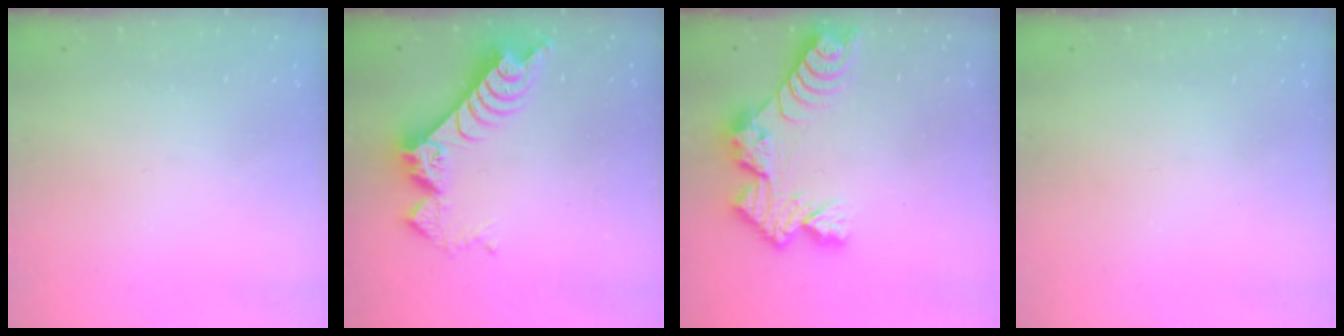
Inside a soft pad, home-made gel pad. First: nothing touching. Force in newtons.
{"total": 9.8, "press": 9.7, "slide": 0.9}
{"total": 10.3, "press": 10.3, "slide": 1.0}
{"total": 0.5, "press": 0.5, "slide": 0.1}